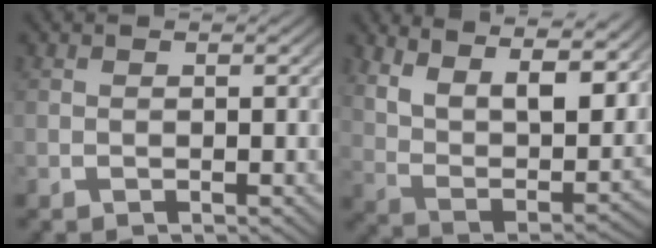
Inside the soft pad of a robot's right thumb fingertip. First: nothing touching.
{"total": 12.4, "force": [4.7, 7.3, 8.9], "torque": [-0.163, -0.014, 0.081]}